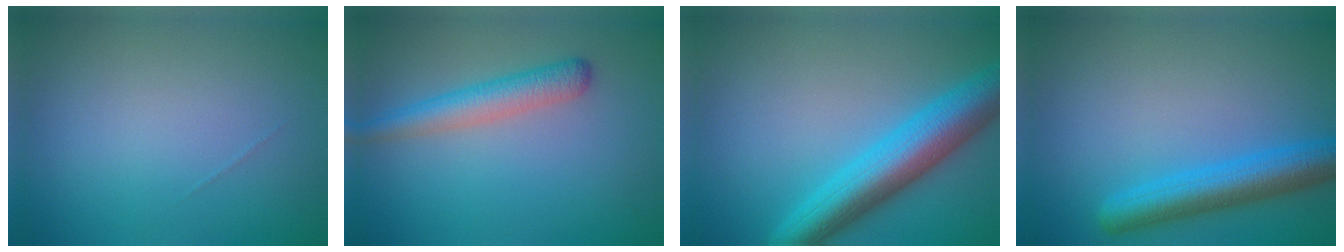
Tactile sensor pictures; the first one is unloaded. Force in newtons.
{"total": 3.3, "press": 3.3, "slide": 0.1}
{"total": 7.7, "press": 7.7, "slide": 0.2}
{"total": 5.4, "press": 5.4, "slide": 0.2}